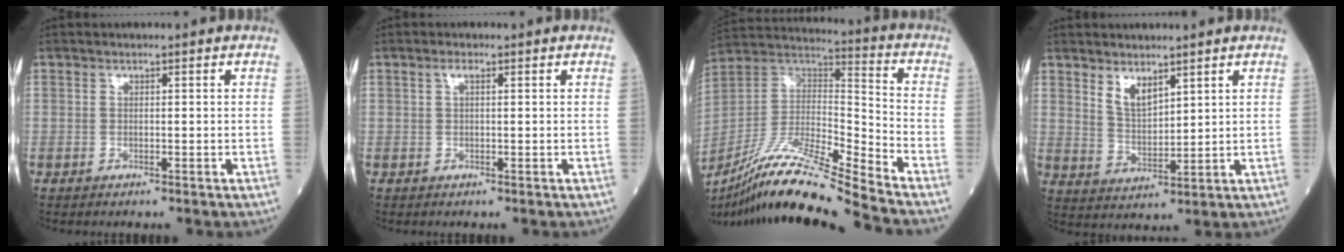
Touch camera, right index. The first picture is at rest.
{"total": 1.2, "force": [0.5, 0.3, 1.0], "torque": [-0.022, 0.007, 0.007]}
{"total": 19.9, "force": [-17.0, -1.7, 10.1], "torque": [-0.209, -0.005, -0.314]}
{"total": 4.6, "force": [3.2, 1.7, 2.9], "torque": [-0.061, -0.011, 0.069]}